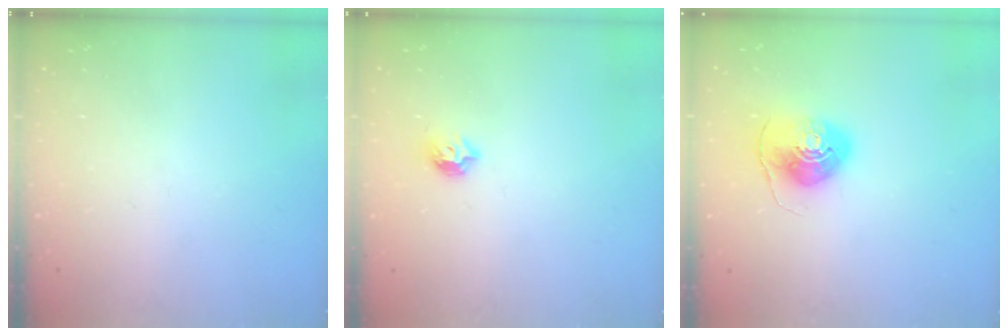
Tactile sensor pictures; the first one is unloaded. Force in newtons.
{"total": 5.3, "press": 5.2, "slide": 1.2}
{"total": 9.8, "press": 9.7, "slide": 1.4}